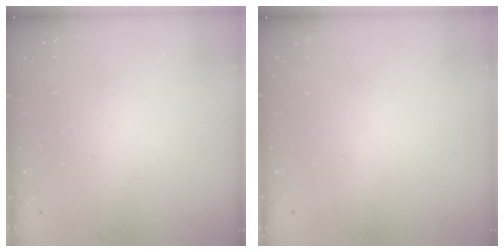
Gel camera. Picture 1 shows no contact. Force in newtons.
{"total": 0.0}